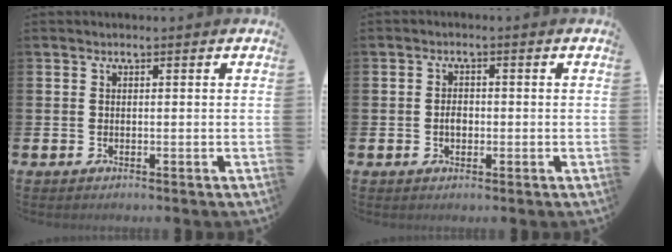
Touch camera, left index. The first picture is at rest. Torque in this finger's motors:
{"motor_torque": [0.16, -0.10, 0.05, 0.02]}